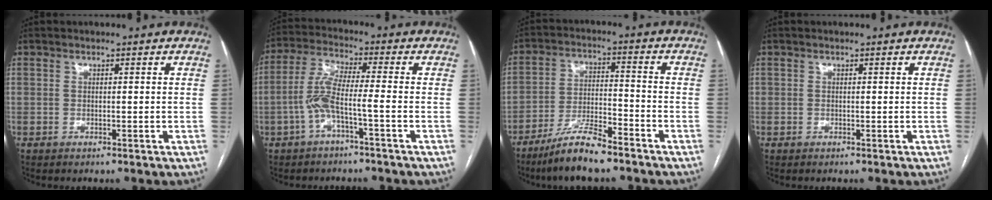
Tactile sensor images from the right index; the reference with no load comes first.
{"total": 6.8, "force": [-2.4, 0.2, 6.4], "torque": [-0.139, 0.017, -0.050]}
{"total": 9.4, "force": [-7.5, 0.9, 5.6], "torque": [-0.110, -0.016, -0.139]}
{"total": 0.0}